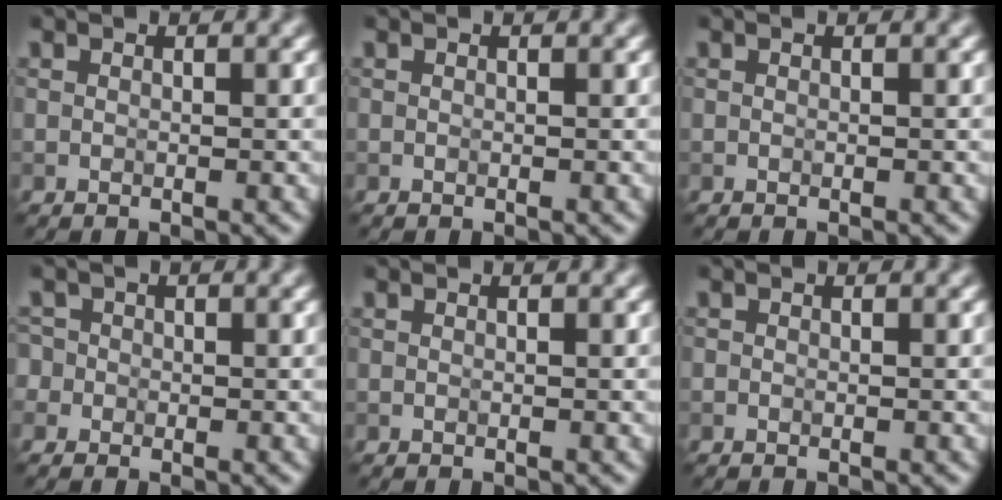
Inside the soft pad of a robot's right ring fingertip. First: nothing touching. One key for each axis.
{"total": 0.0}
{"total": 0.0}
{"total": 1.8, "fx": -0.1, "fy": 1.7, "fz": 0.5, "tx": 0.004, "ty": 0.011, "tz": -0.021}
{"total": 0.0}
{"total": 0.0}